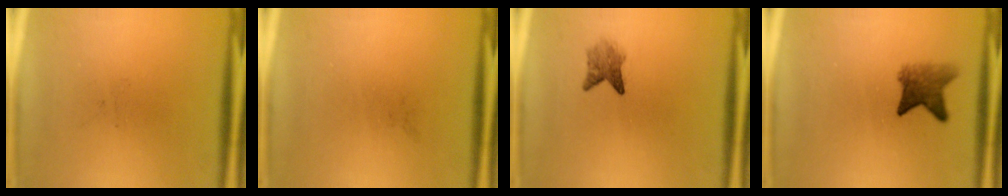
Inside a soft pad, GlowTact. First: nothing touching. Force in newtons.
{"total": 0.0}
{"total": 2.6}
{"total": 4.3}